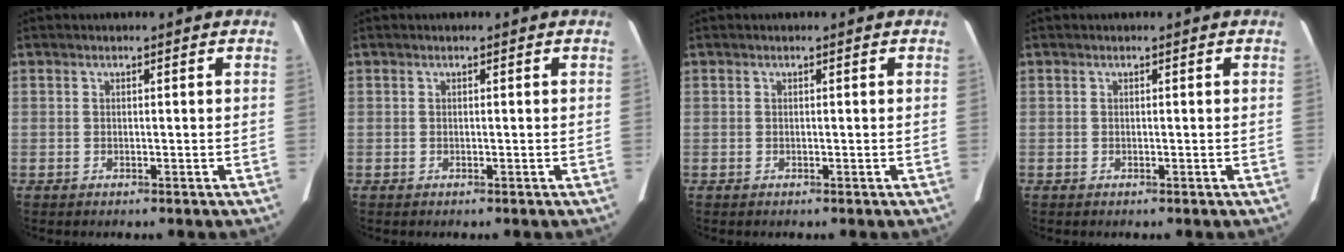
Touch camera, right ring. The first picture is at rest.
{"total": 0.0}
{"total": 0.0}
{"total": 0.0}